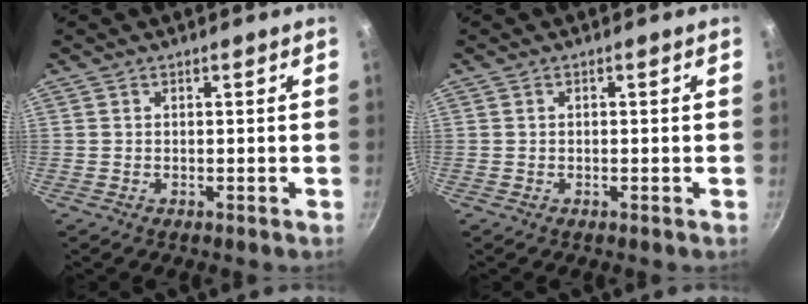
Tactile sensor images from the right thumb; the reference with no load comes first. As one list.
[{"total": 0.0}]